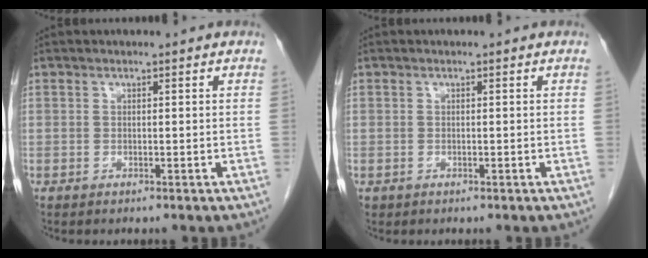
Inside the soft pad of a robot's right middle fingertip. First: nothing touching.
{"total": 0.0}